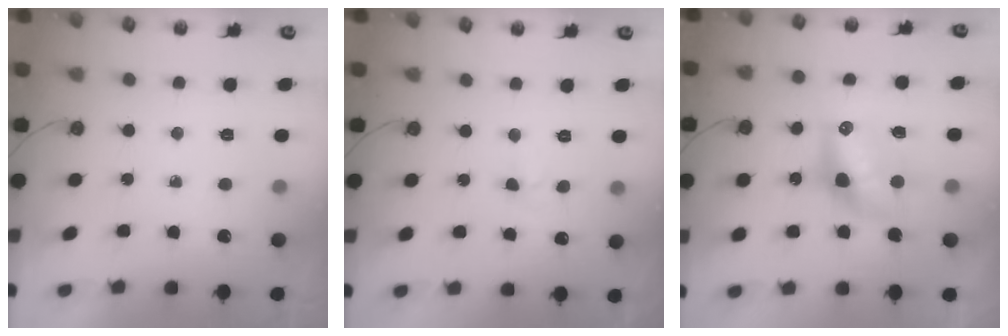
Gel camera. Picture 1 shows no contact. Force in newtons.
{"total": 2.7, "press": 2.6, "slide": 0.6}
{"total": 9.8, "press": 9.8, "slide": 0.7}